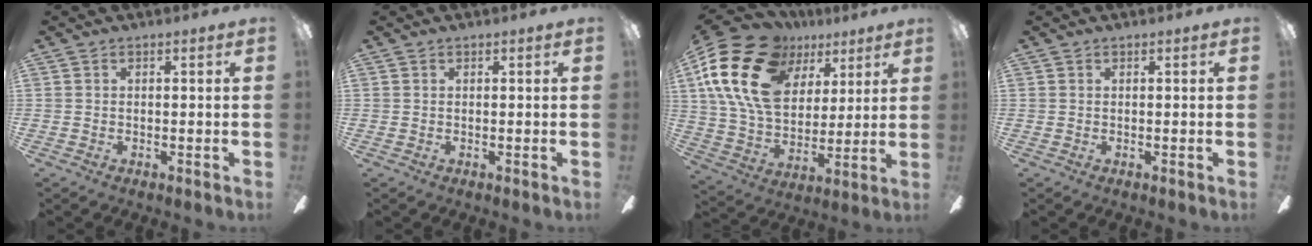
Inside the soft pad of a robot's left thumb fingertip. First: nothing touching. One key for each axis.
{"total": 0.0}
{"total": 23.7, "fx": 10.6, "fy": 15.9, "fz": 14.0, "tx": -0.284, "ty": -0.036, "tz": 0.191}
{"total": 0.0}